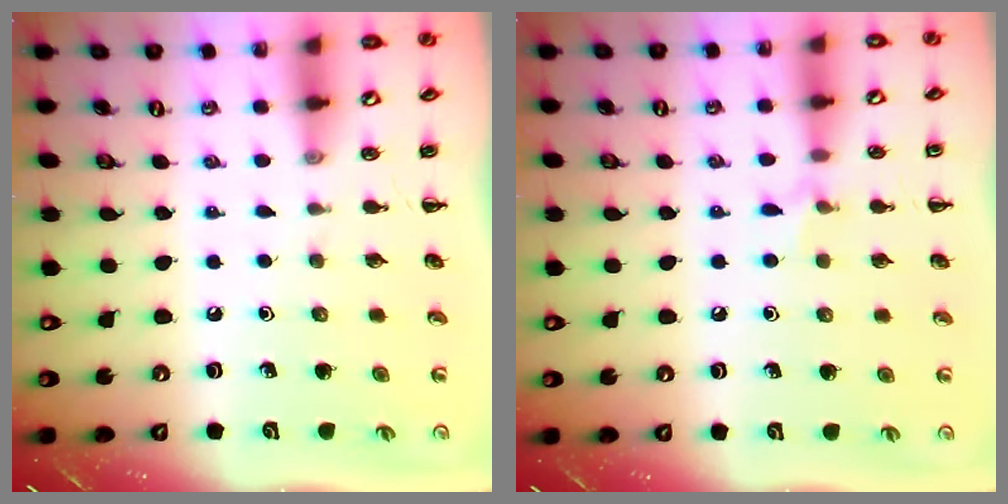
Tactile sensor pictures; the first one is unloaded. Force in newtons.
{"total": 5.8, "press": 5.5, "slide": 1.7}